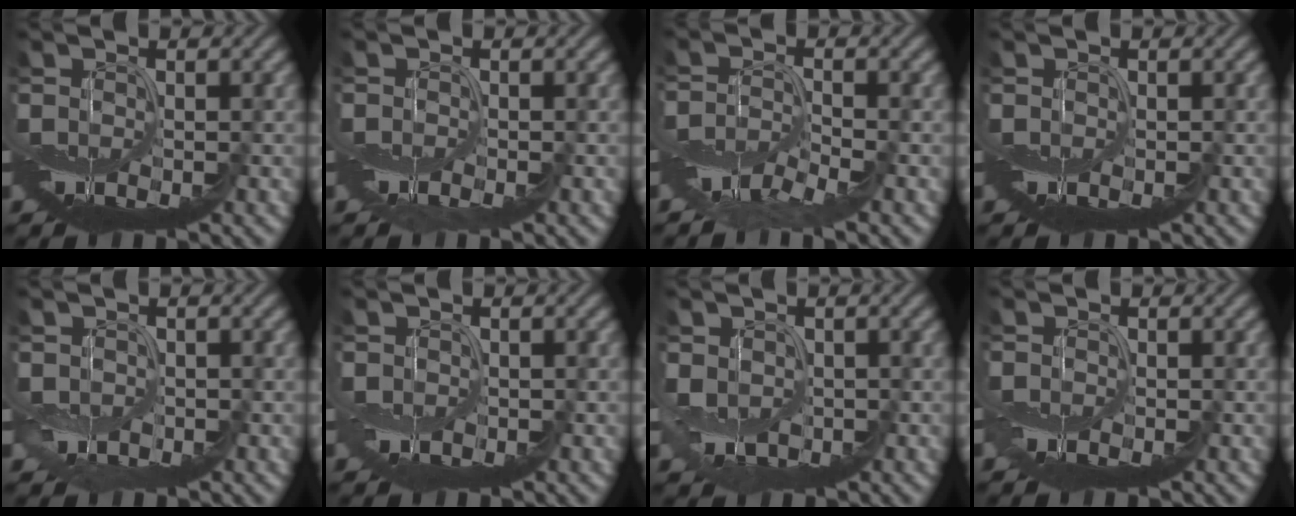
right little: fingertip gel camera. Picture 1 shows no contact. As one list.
[{"total": 0.9, "force": [-0.2, -0.5, -0.7], "torque": [0.014, 0.001, -0.005]}, {"total": 2.0, "force": [-1.8, -1.0, -0.3], "torque": [0.007, 0.008, -0.041]}, {"total": 0.0}, {"total": 0.7, "force": [0.6, 0.4, -0.1], "torque": [0.002, -0.001, 0.010]}, {"total": 0.7, "force": [0.6, 0.1, -0.3], "torque": [0.005, 0.001, 0.011]}, {"total": 2.0, "force": [1.1, 1.4, 0.8], "torque": [-0.019, -0.005, 0.025]}, {"total": 0.7, "force": [0.0, -0.4, -0.6], "torque": [0.012, 0.002, -0.002]}]